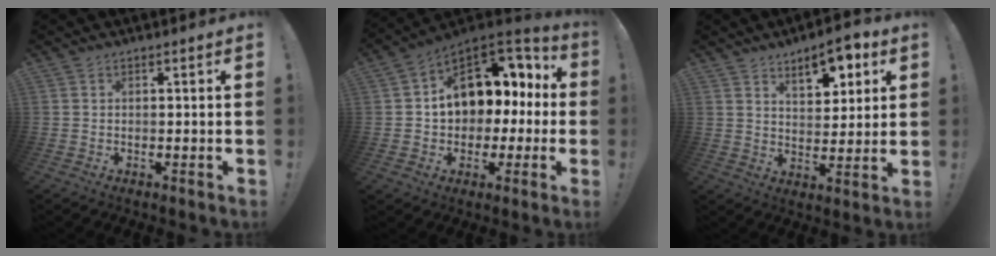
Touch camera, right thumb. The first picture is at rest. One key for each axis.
{"total": 12.9, "fx": 4.1, "fy": 9.9, "fz": 7.2, "tx": -0.103, "ty": -0.027, "tz": 0.084}
{"total": 10.0, "fx": 6.1, "fy": 4.8, "fz": 6.3, "tx": -0.074, "ty": -0.032, "tz": 0.105}